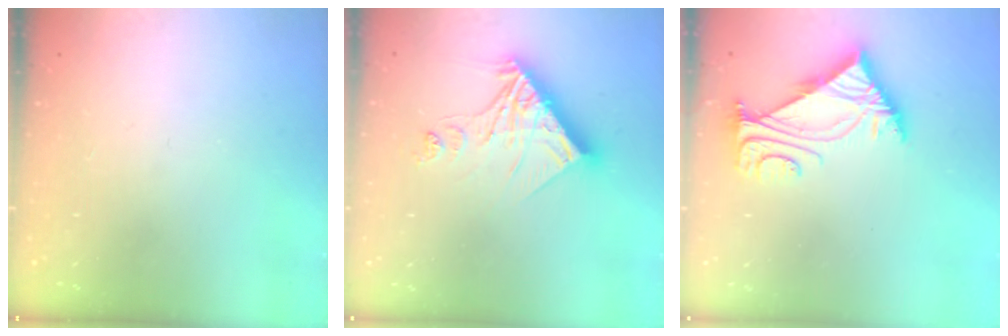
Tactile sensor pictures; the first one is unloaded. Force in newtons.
{"total": 12.2, "press": 12.1, "slide": 0.9}
{"total": 5.0, "press": 4.9, "slide": 1.0}